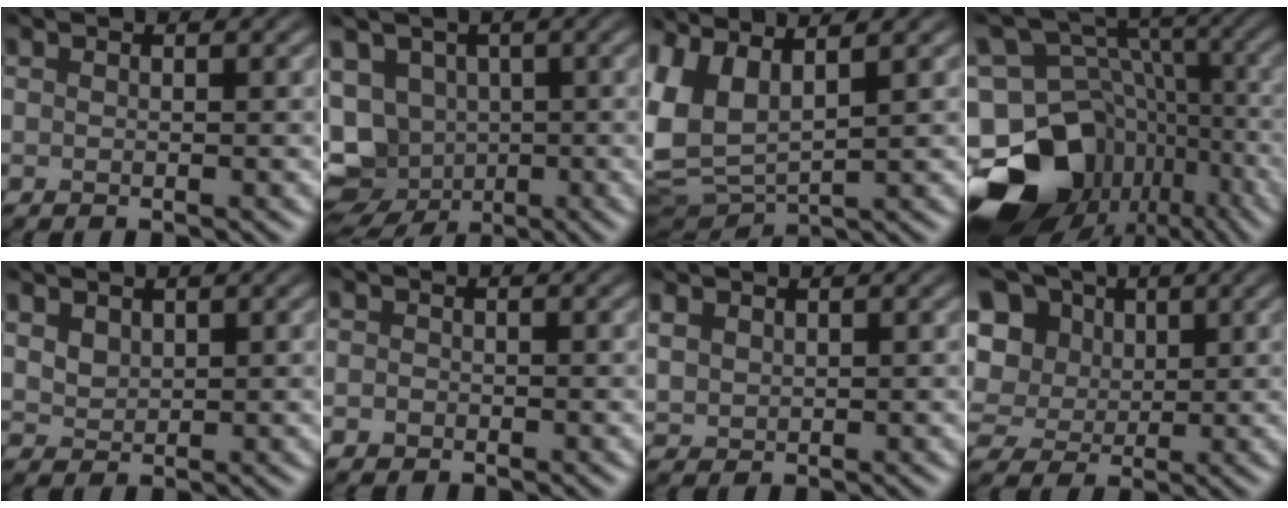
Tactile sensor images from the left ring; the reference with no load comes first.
{"total": 10.2, "force": [-3.2, 8.4, 4.8], "torque": [-0.093, -0.015, -0.044]}
{"total": 7.0, "force": [1.2, 3.9, 5.7], "torque": [-0.156, -0.001, 0.037]}
{"total": 17.6, "force": [-10.1, 13.1, 5.9], "torque": [-0.128, -0.023, -0.143]}
{"total": 1.8, "force": [1.0, 1.3, 0.9], "torque": [-0.029, 0.003, 0.029]}
{"total": 1.1, "force": [-1.0, 0.3, -0.5], "torque": [0.003, -0.001, -0.010]}
{"total": 1.1, "force": [0.8, 0.6, 0.4], "torque": [-0.017, 0.005, 0.029]}
{"total": 12.0, "force": [4.1, 9.6, 5.9], "torque": [-0.130, 0.037, 0.064]}